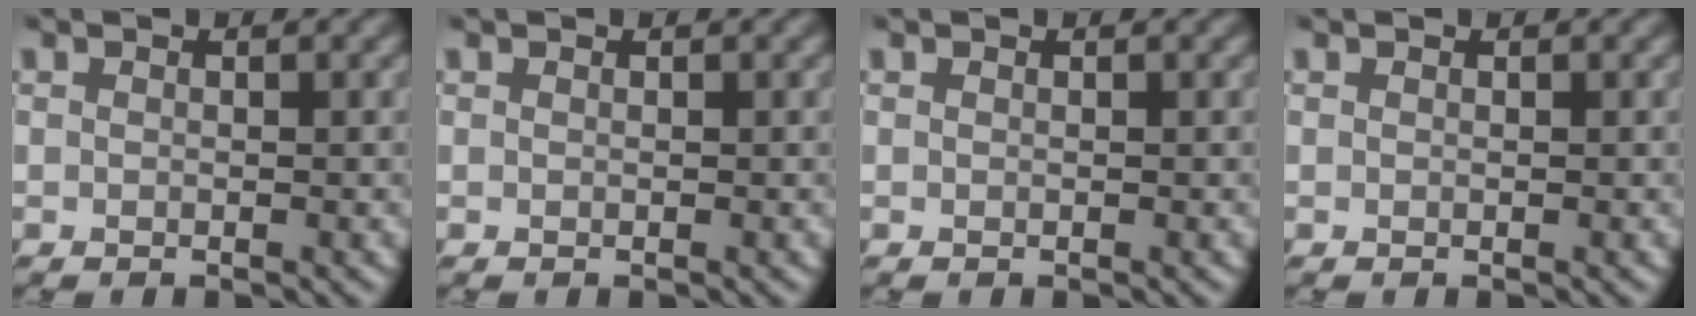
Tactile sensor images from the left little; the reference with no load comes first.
{"total": 0.0}
{"total": 0.0}
{"total": 0.0}